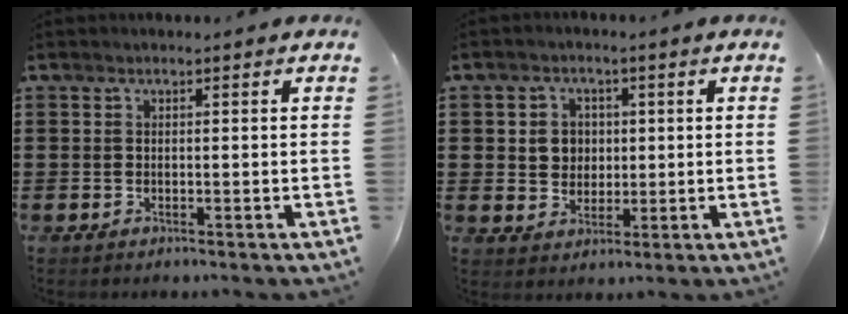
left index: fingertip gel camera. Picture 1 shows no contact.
{"total": 4.0, "force": [0.4, 3.7, 1.4], "torque": [-0.036, 0.007, 0.003]}